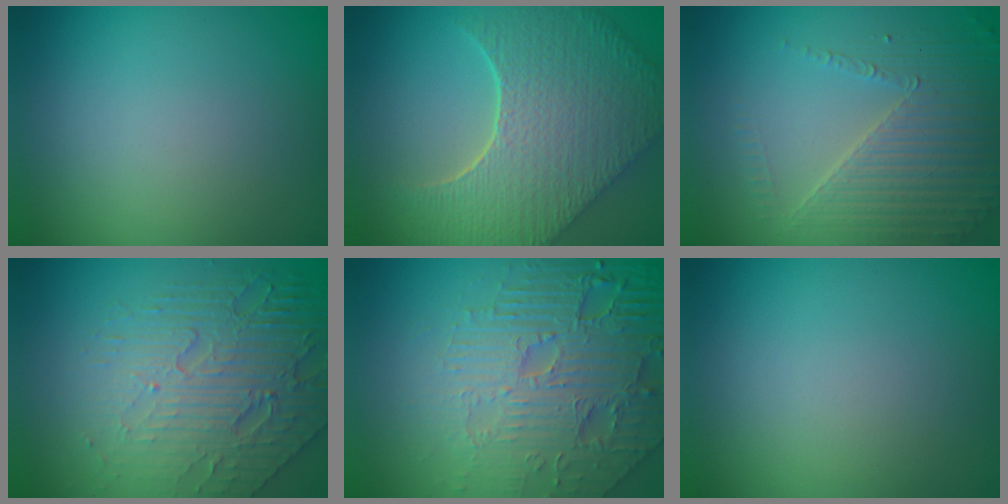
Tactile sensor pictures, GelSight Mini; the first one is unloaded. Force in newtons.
{"total": 9.6, "press": 7.0, "slide": 6.7}
{"total": 5.1, "press": 4.2, "slide": 2.9}
{"total": 7.7, "press": 5.3, "slide": 5.5}
{"total": 8.8, "press": 6.3, "slide": 6.2}
{"total": 0.0}